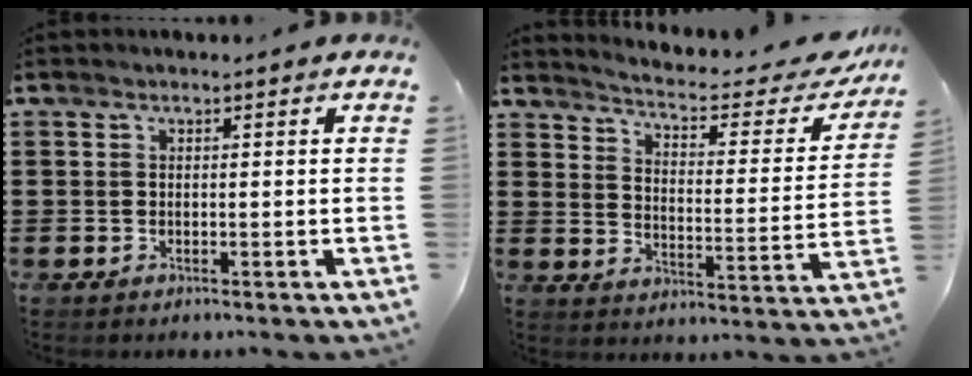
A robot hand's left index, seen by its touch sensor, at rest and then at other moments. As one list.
[{"total": 3.7, "force": [3.2, 0.4, 1.8], "torque": [-0.053, -0.027, 0.045]}]